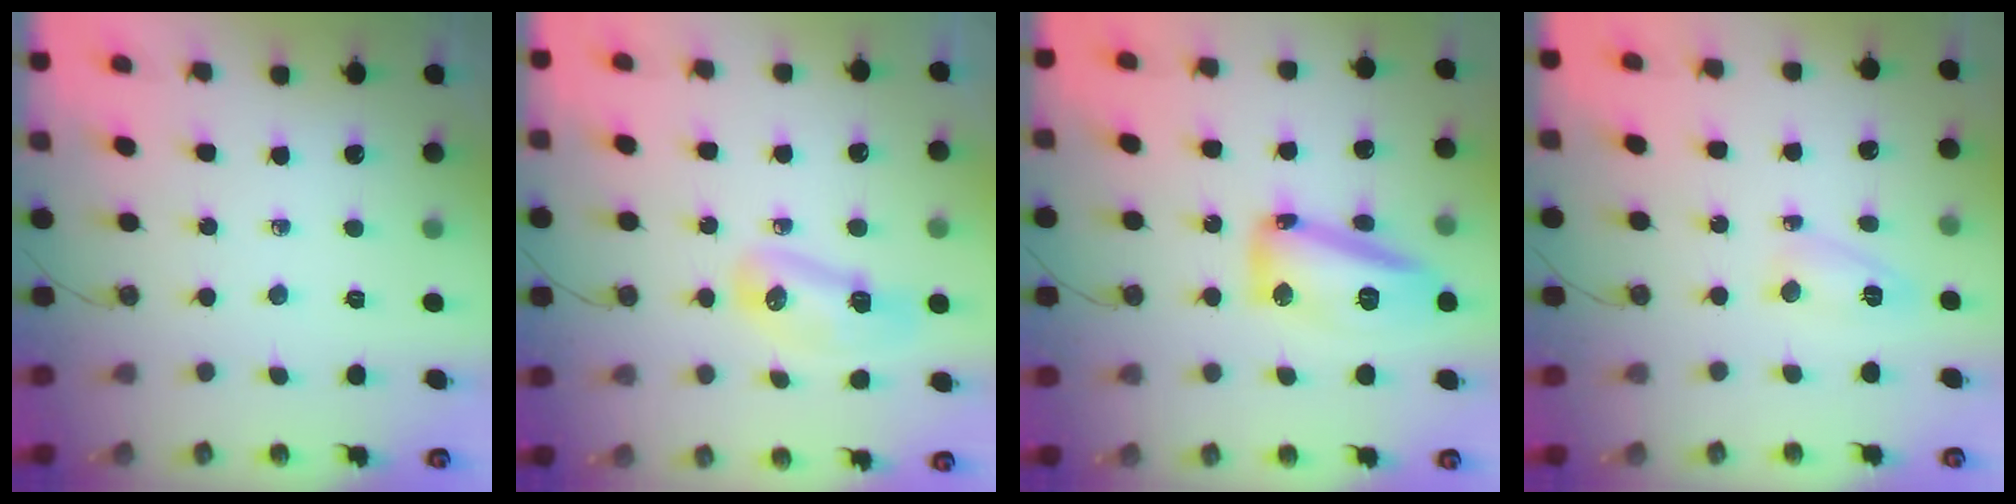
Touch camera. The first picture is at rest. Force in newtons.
{"total": 8.6, "press": 8.6, "slide": 1.0}
{"total": 14.9, "press": 14.8, "slide": 1.1}
{"total": 4.9, "press": 4.9, "slide": 0.5}